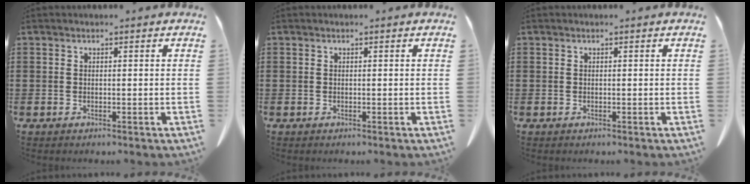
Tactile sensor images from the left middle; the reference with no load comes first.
{"total": 0.0}
{"total": 0.0}